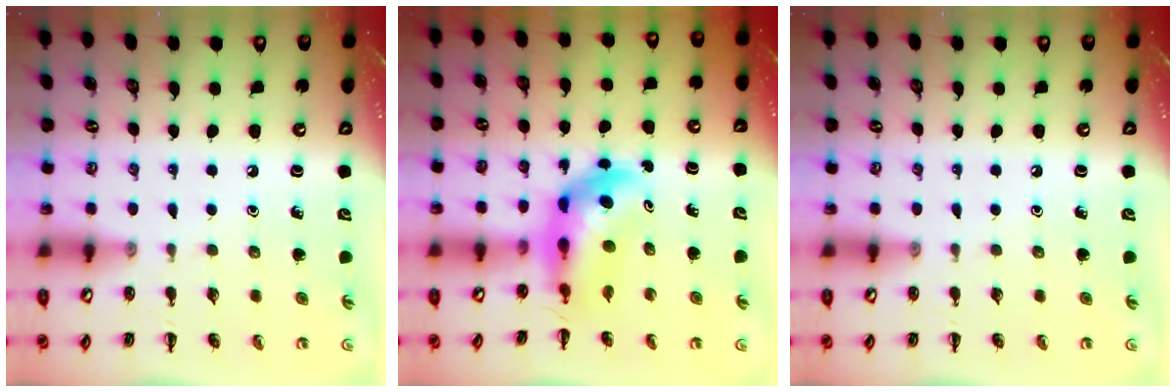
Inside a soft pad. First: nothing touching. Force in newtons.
{"total": 6.9, "press": 6.6, "slide": 2.0}
{"total": 0.0}